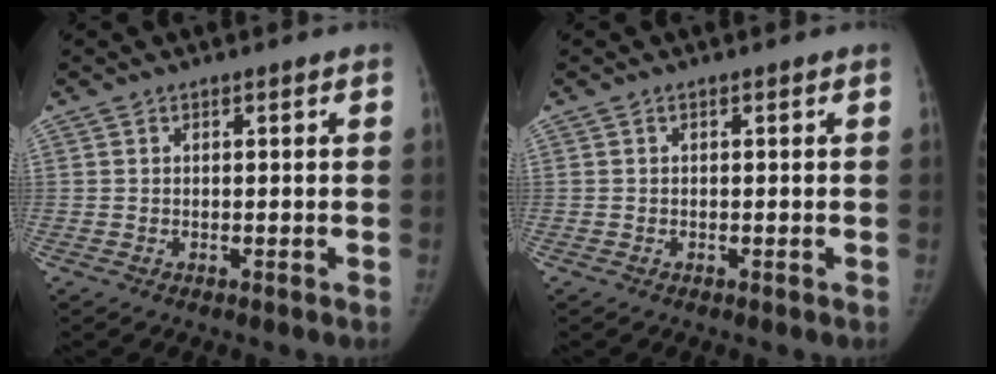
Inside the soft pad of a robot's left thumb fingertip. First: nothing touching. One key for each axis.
{"total": 0.0}